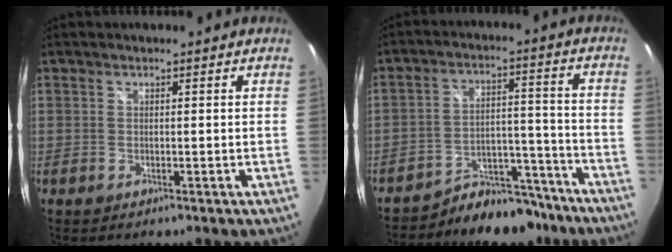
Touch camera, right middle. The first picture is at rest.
{"total": 11.4, "force": [-10.3, 4.2, 2.2], "torque": [-0.030, 0.038, -0.147]}